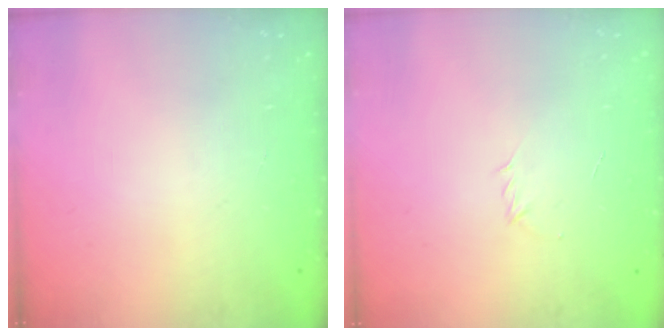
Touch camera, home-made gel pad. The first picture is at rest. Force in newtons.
{"total": 2.9, "press": 2.8, "slide": 0.8}